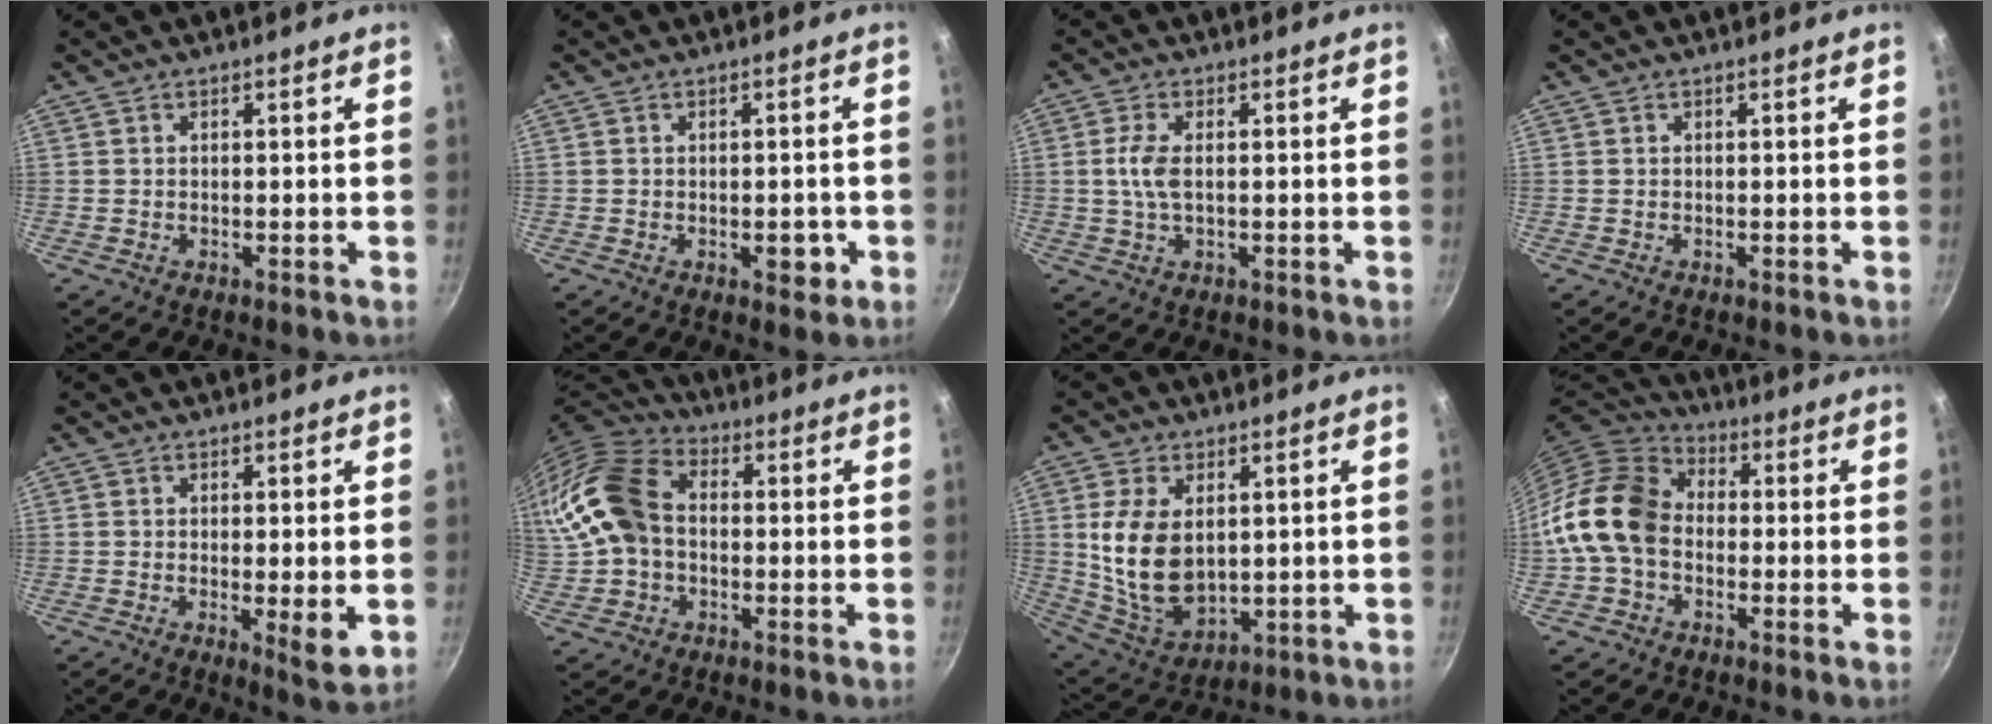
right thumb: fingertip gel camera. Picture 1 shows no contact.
{"total": 3.5, "force": [-1.0, 2.1, 2.6], "torque": [-0.010, 0.009, -0.011]}
{"total": 4.5, "force": [0.2, 2.0, 4.0], "torque": [-0.092, 0.003, 0.002]}
{"total": 0.0}
{"total": 4.8, "force": [-0.3, 1.2, 4.7], "torque": [-0.074, -0.020, -0.004]}
{"total": 17.9, "force": [0.3, 13.2, 12.0], "torque": [-0.252, 0.041, -0.004]}
{"total": 13.9, "force": [2.1, 8.6, 10.8], "torque": [-0.195, -0.025, 0.056]}
{"total": 13.5, "force": [-1.4, 10.2, 8.7], "torque": [-0.138, 0.031, -0.048]}